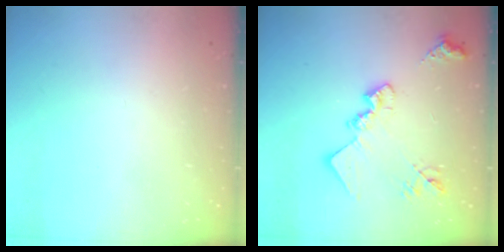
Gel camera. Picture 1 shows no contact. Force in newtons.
{"total": 17.8, "press": 17.7, "slide": 0.9}